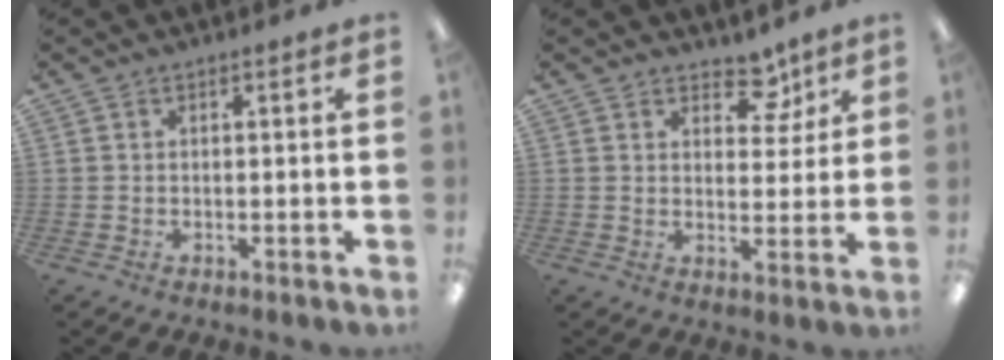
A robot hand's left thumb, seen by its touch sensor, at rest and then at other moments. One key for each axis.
{"total": 6.9, "fx": 4.9, "fy": 4.2, "fz": 2.5, "tx": -0.011, "ty": -0.028, "tz": 0.081}